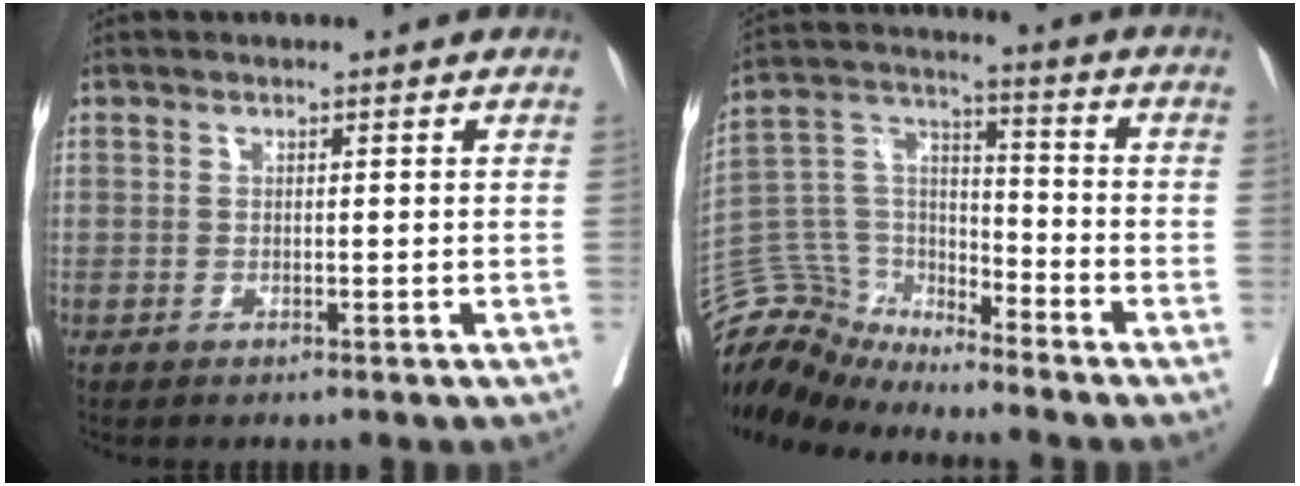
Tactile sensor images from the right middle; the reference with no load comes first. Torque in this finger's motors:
{"motor_torque": [-0.03, -0.02, -0.05, -0.09]}